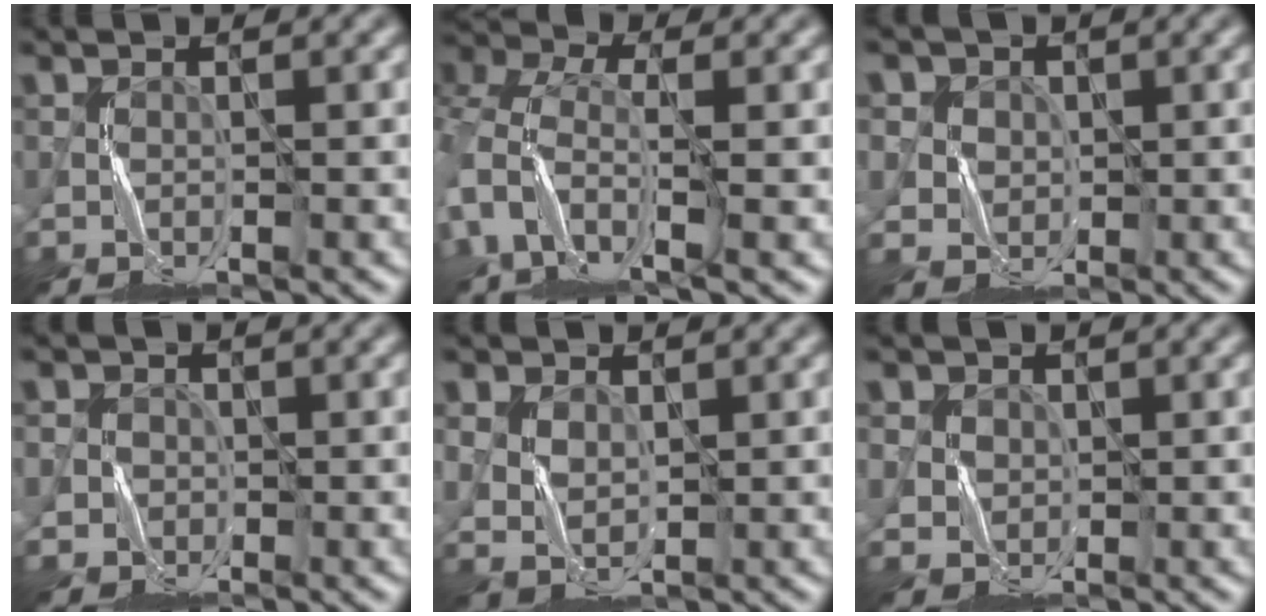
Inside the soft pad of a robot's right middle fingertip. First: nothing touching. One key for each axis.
{"total": 6.1, "fx": -0.8, "fy": 3.8, "fz": 4.7, "tx": -0.113, "ty": -0.012, "tz": -0.031}
{"total": 4.7, "fx": 1.8, "fy": 4.2, "fz": 1.3, "tx": -0.037, "ty": 0.008, "tz": 0.029}
{"total": 2.6, "fx": 0.0, "fy": 2.6, "fz": 0.1, "tx": 0.000, "ty": 0.002, "tz": -0.002}
{"total": 2.4, "fx": 0.5, "fy": 1.9, "fz": 1.4, "tx": -0.036, "ty": -0.004, "tz": 0.013}
{"total": 2.9, "fx": 1.0, "fy": 2.6, "fz": 0.7, "tx": -0.035, "ty": 0.000, "tz": 0.028}